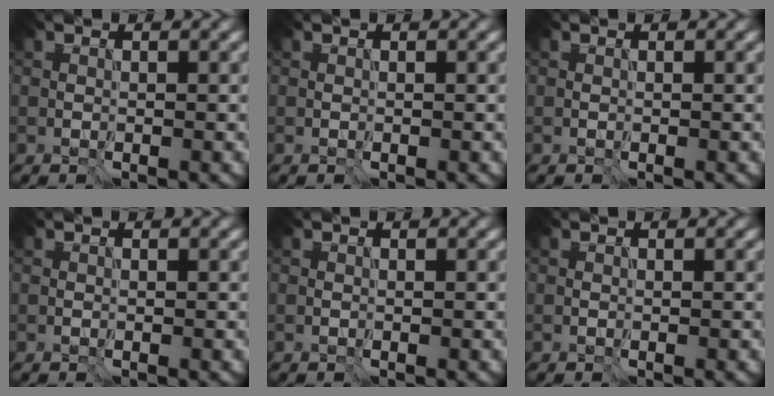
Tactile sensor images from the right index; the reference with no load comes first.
{"total": 0.0}
{"total": 0.0}
{"total": 0.0}
{"total": 0.0}
{"total": 0.0}